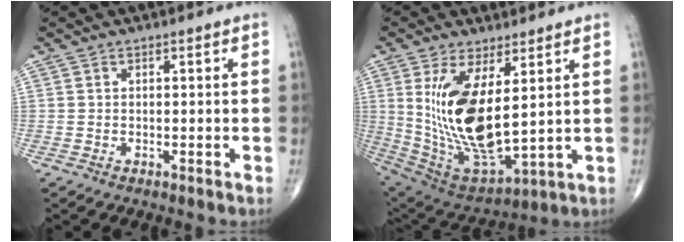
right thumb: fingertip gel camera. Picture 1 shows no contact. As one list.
[{"total": 18.3, "force": [3.6, 7.5, 16.3], "torque": [-0.312, -0.032, 0.093]}]